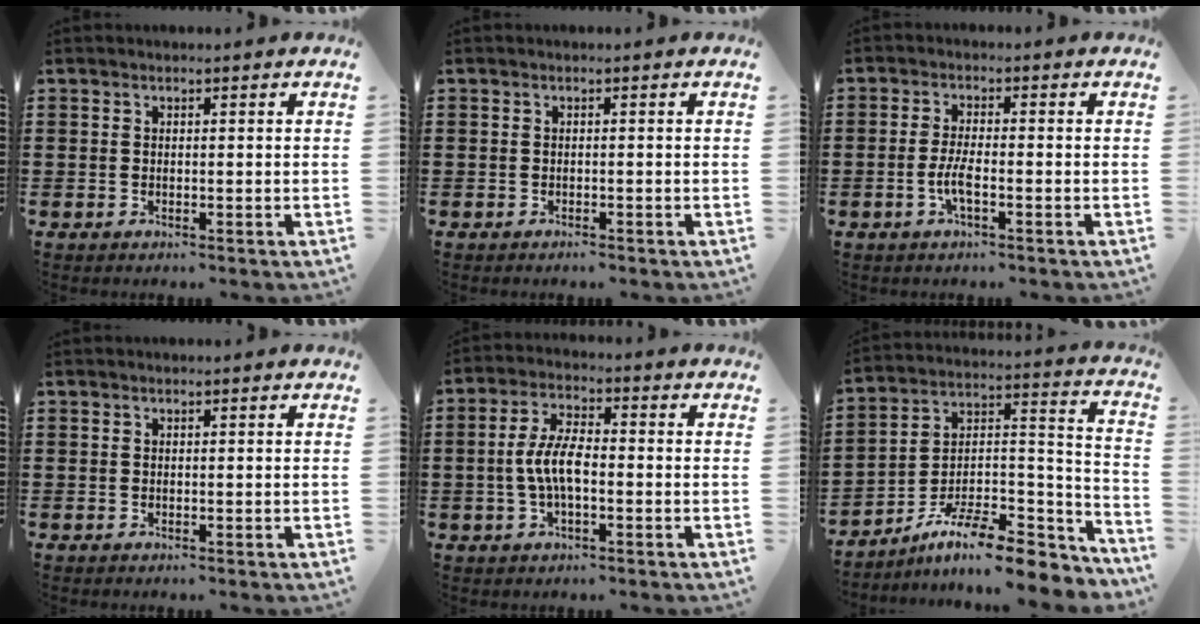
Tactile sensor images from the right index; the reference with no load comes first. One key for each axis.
{"total": 0.6, "fx": -0.6, "fy": 0.0, "fz": 0.2, "tx": -0.005, "ty": -0.003, "tz": -0.011}
{"total": 3.5, "fx": -1.3, "fy": 0.6, "fz": 3.2, "tx": -0.070, "ty": -0.004, "tz": -0.027}
{"total": 0.0}
{"total": 6.4, "fx": -1.0, "fy": 2.6, "fz": 5.8, "tx": -0.129, "ty": -0.002, "tz": -0.025}
{"total": 11.0, "fx": -8.5, "fy": 2.8, "fz": 6.5, "tx": -0.106, "ty": 0.019, "tz": -0.156}